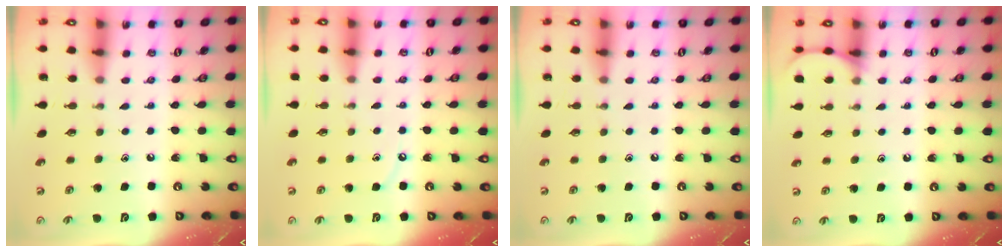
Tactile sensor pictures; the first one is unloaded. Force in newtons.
{"total": 3.4, "press": 3.3, "slide": 0.4}
{"total": 0.0}
{"total": 4.9, "press": 4.9, "slide": 0.5}